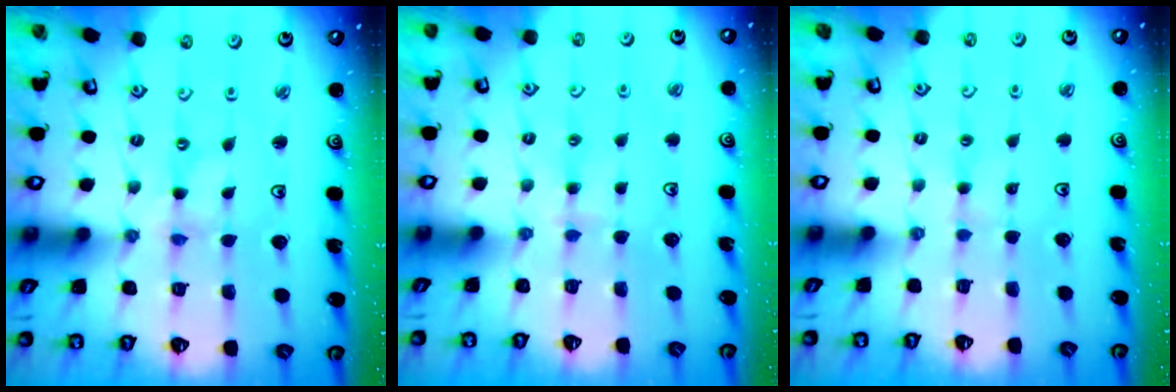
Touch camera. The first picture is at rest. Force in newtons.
{"total": 2.9, "press": 2.9, "slide": 0.5}
{"total": 1.3, "press": 1.3, "slide": 0.2}